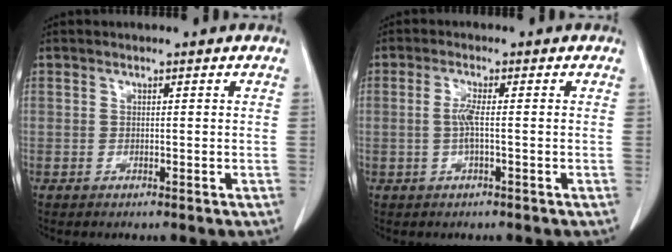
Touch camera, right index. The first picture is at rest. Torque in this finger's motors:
{"motor_torque": [0.44, -0.02, 0.12, 0.05]}